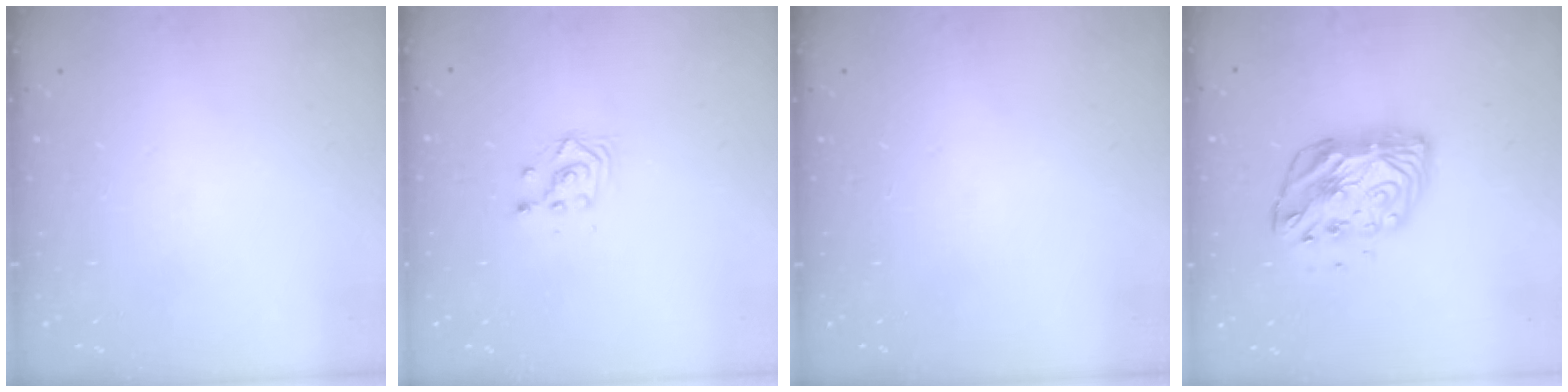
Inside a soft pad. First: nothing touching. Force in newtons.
{"total": 2.8, "press": 2.8, "slide": 0.1}
{"total": 0.0}
{"total": 12.7, "press": 12.7, "slide": 1.0}